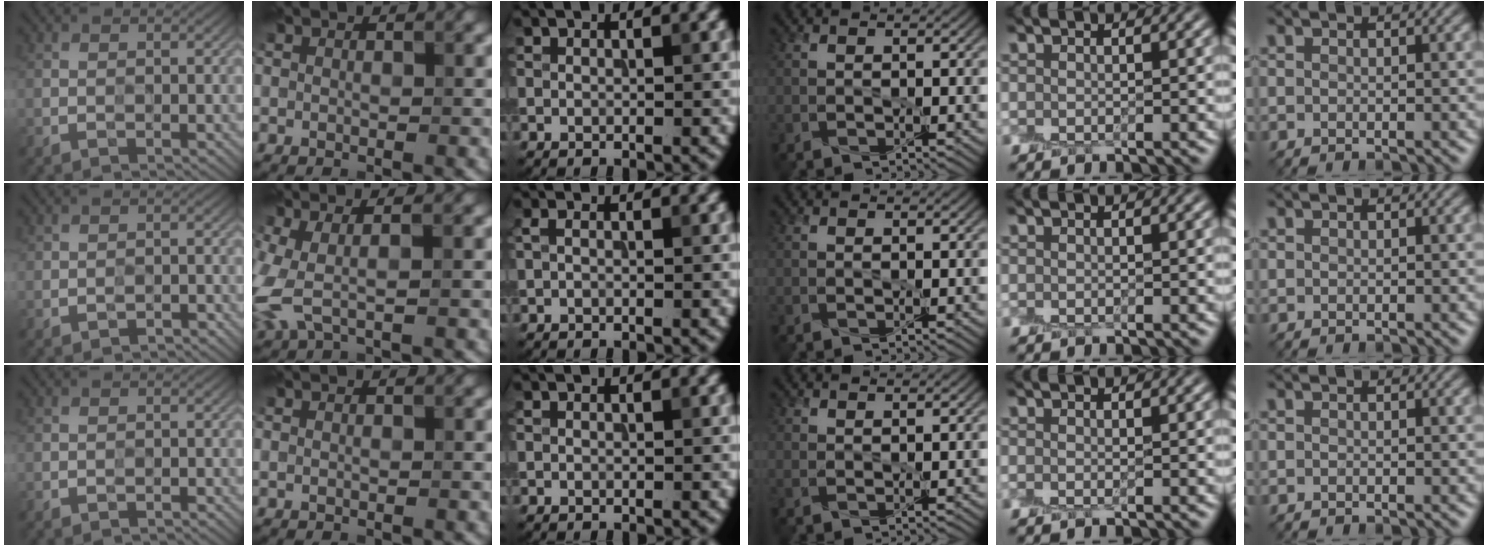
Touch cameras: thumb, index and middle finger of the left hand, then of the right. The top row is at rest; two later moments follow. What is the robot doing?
{"motion": "peel", "object": "aluminum foil"}